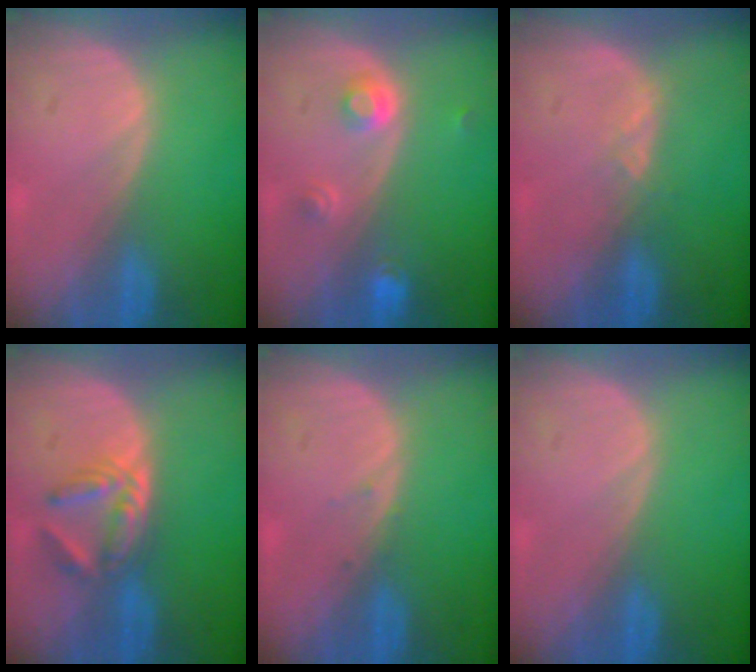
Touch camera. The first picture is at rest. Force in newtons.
{"total": 3.1, "press": 2.8, "slide": 1.2}
{"total": 1.6, "press": 1.5, "slide": 0.7}
{"total": 5.9, "press": 4.9, "slide": 3.2}
{"total": 0.7, "press": 0.4, "slide": 0.5}
{"total": 0.0}